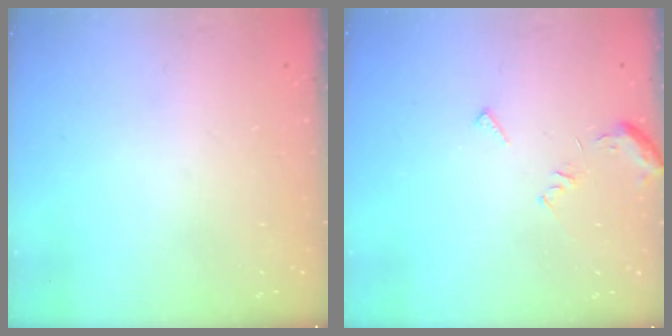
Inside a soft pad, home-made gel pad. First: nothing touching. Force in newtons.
{"total": 5.8, "press": 5.8, "slide": 0.5}